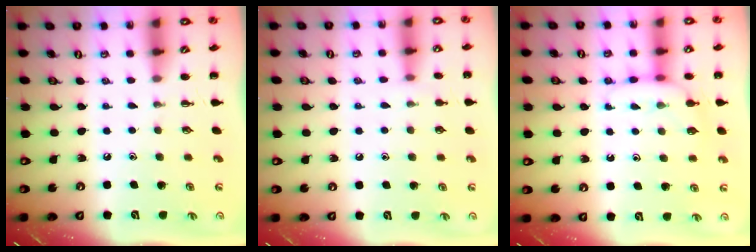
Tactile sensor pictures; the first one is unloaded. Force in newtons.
{"total": 4.8, "press": 4.5, "slide": 1.6}
{"total": 8.4, "press": 8.2, "slide": 1.6}